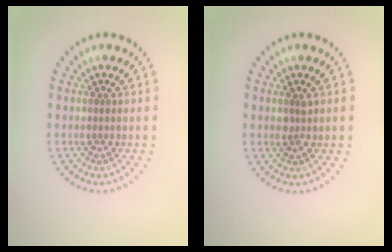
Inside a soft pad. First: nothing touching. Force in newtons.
{"total": 0.9, "press": 0.9, "slide": 0.3}